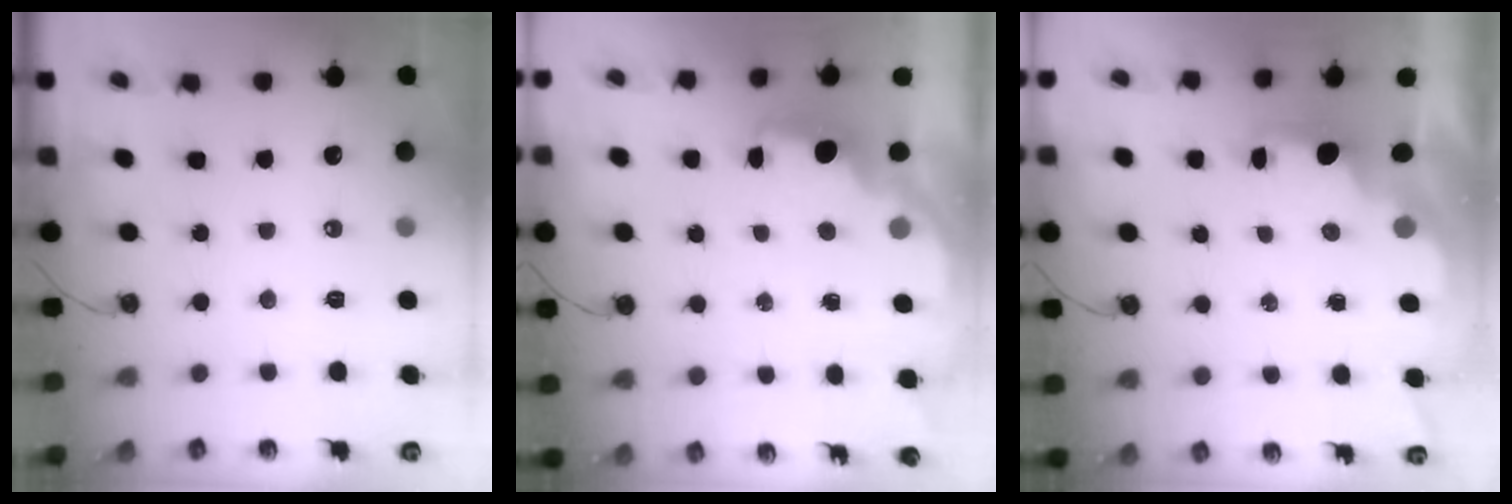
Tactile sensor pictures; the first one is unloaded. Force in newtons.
{"total": 2.3, "press": 2.1, "slide": 0.7}
{"total": 1.9, "press": 1.7, "slide": 0.7}